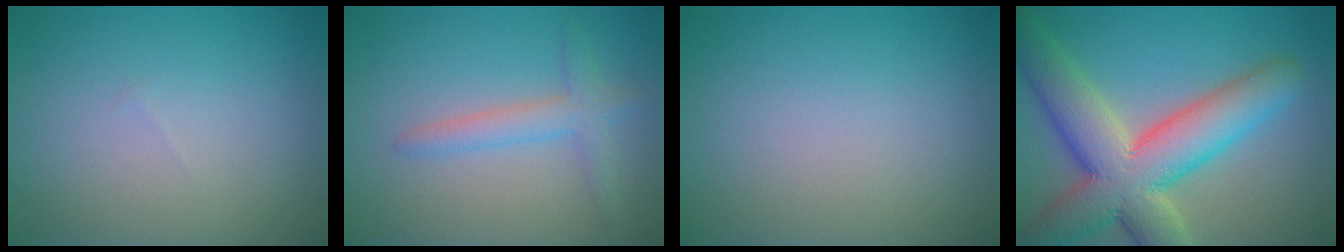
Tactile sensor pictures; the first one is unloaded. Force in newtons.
{"total": 2.7, "press": 2.6, "slide": 0.1}
{"total": 0.0}
{"total": 11.1, "press": 11.0, "slide": 0.6}